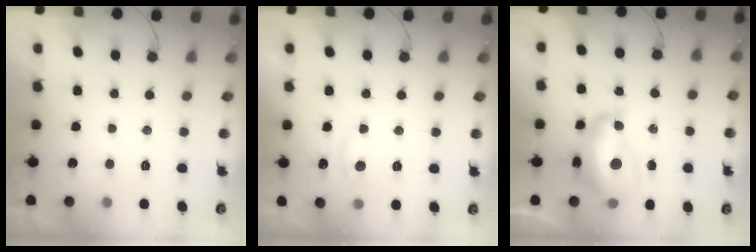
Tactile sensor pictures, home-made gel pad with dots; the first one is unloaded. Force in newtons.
{"total": 5.1, "press": 5.1, "slide": 0.7}
{"total": 12.9, "press": 12.8, "slide": 1.1}